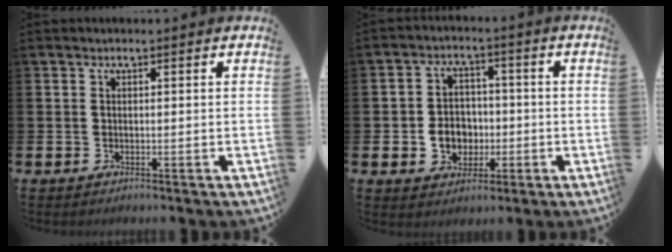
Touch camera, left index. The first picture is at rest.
{"total": 5.1, "force": [-0.9, 4.6, 2.1], "torque": [-0.029, 0.004, -0.023]}